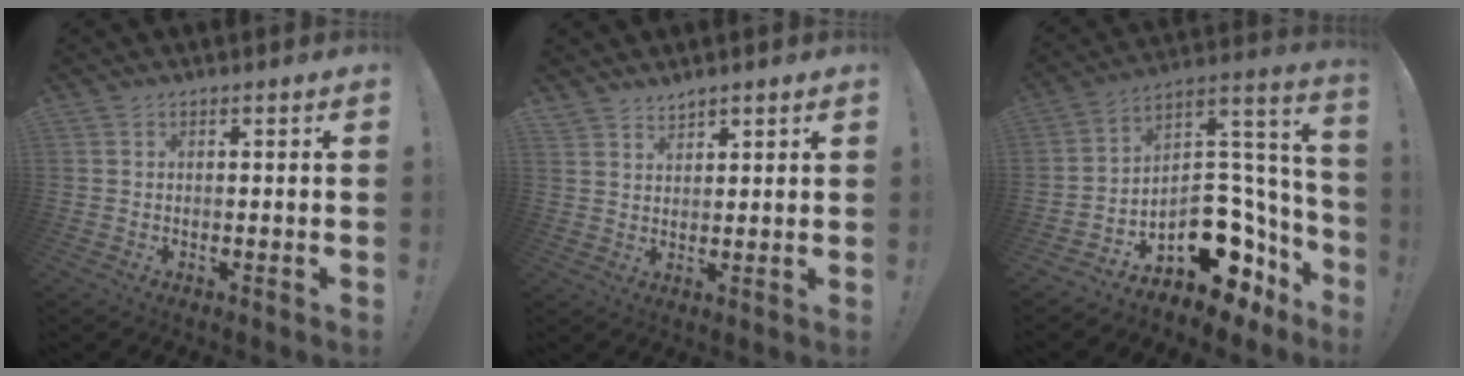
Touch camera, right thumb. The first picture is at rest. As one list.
[{"total": 3.2, "force": [2.9, 1.2, 0.4], "torque": [0.000, -0.021, 0.054]}, {"total": 15.5, "force": [-6.5, 10.7, 9.1], "torque": [-0.086, 0.020, -0.086]}]